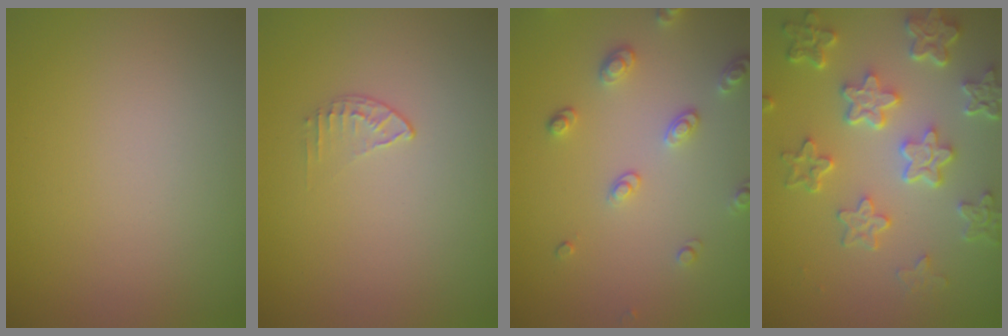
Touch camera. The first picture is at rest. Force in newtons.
{"total": 0.8, "press": 0.6, "slide": 0.6}
{"total": 2.6, "press": 2.6, "slide": 0.6}
{"total": 6.6, "press": 4.9, "slide": 4.4}